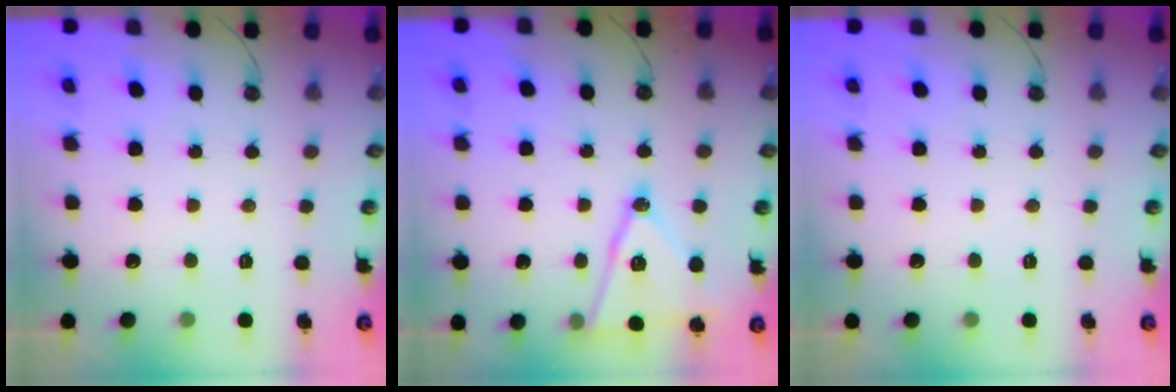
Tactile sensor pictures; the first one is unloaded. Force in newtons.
{"total": 14.6, "press": 14.2, "slide": 3.4}
{"total": 0.0}